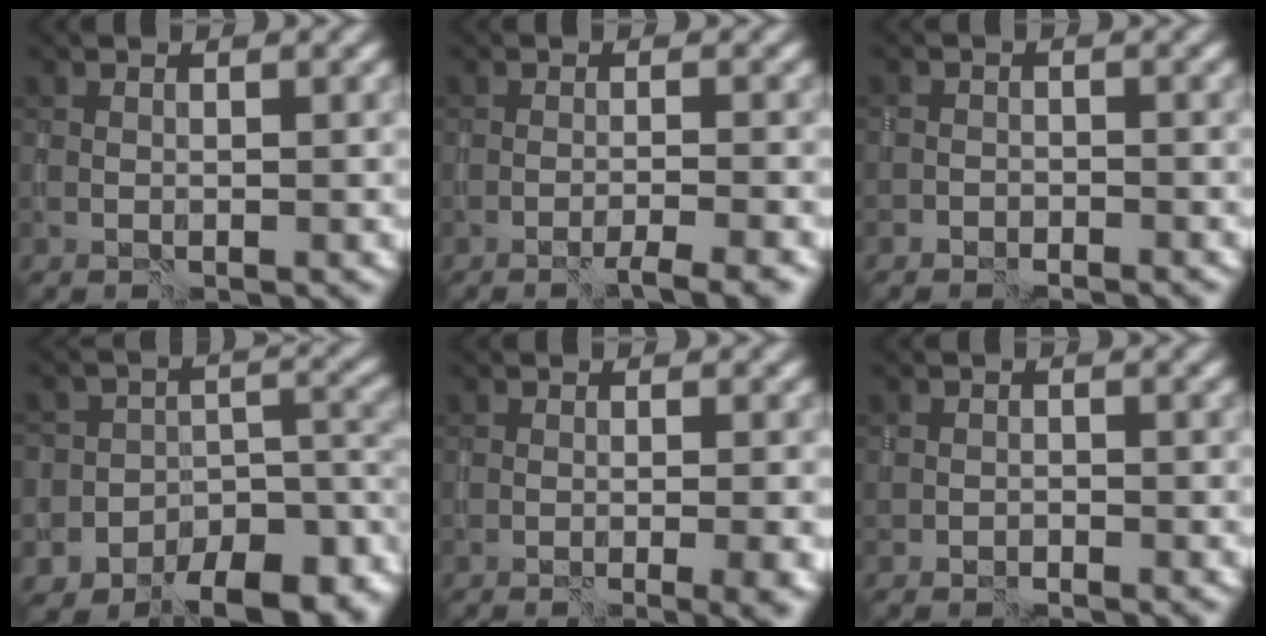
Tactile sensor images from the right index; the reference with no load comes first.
{"total": 2.9, "force": [-2.0, 0.3, 2.1], "torque": [-0.016, 0.001, -0.040]}
{"total": 1.6, "force": [-1.5, 0.3, -0.3], "torque": [0.010, 0.000, -0.029]}
{"total": 15.7, "force": [-11.6, 9.5, 4.8], "torque": [-0.058, -0.034, -0.146]}
{"total": 3.0, "force": [-0.7, 0.7, 2.8], "torque": [-0.026, -0.006, -0.013]}
{"total": 1.0, "force": [-0.6, 0.8, 0.2], "torque": [-0.001, -0.005, -0.010]}